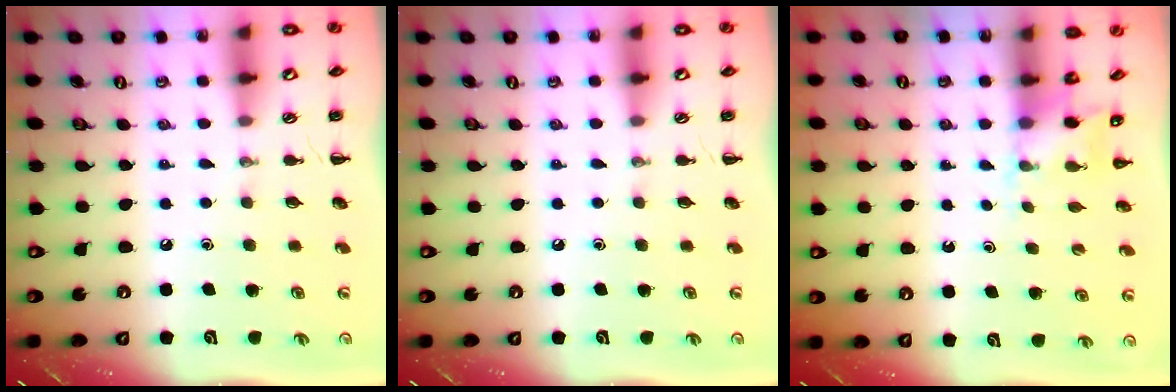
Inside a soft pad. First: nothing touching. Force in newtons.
{"total": 0.0}
{"total": 3.0, "press": 2.8, "slide": 1.0}